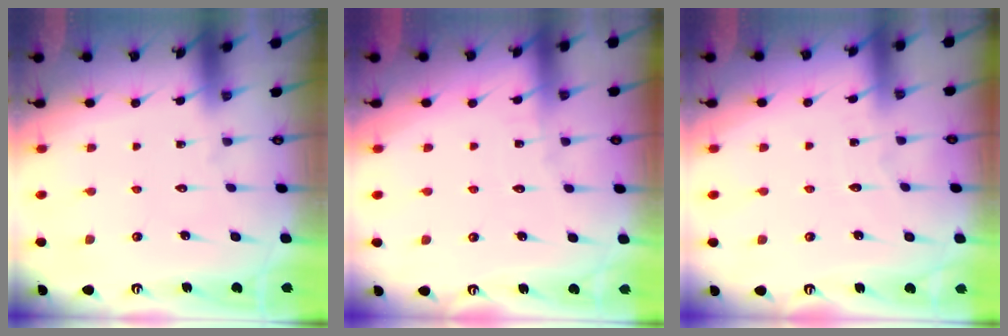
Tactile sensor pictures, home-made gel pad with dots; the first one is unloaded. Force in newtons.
{"total": 1.8, "press": 1.8, "slide": 0.2}
{"total": 2.8, "press": 2.8, "slide": 0.3}